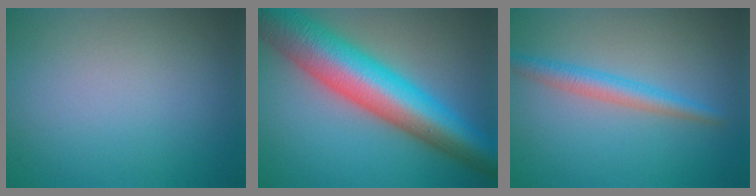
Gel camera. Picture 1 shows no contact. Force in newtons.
{"total": 12.5, "press": 12.5, "slide": 0.4}
{"total": 2.7, "press": 2.7, "slide": 0.1}